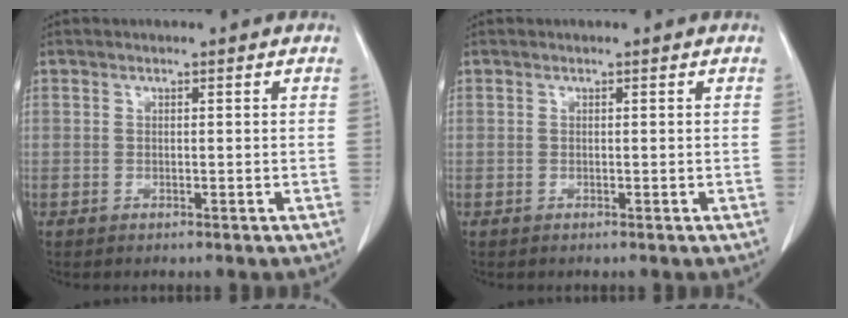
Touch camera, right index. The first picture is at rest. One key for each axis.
{"total": 0.0}